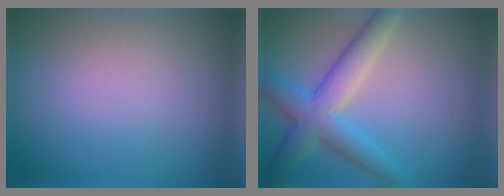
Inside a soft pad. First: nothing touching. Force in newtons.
{"total": 5.3, "press": 5.3, "slide": 0.2}